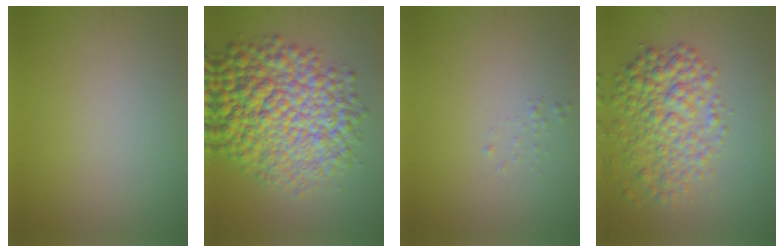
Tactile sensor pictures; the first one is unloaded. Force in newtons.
{"total": 12.5, "press": 12.5, "slide": 0.2}
{"total": 0.5, "press": 0.5, "slide": 0.1}
{"total": 5.8, "press": 5.8, "slide": 0.2}